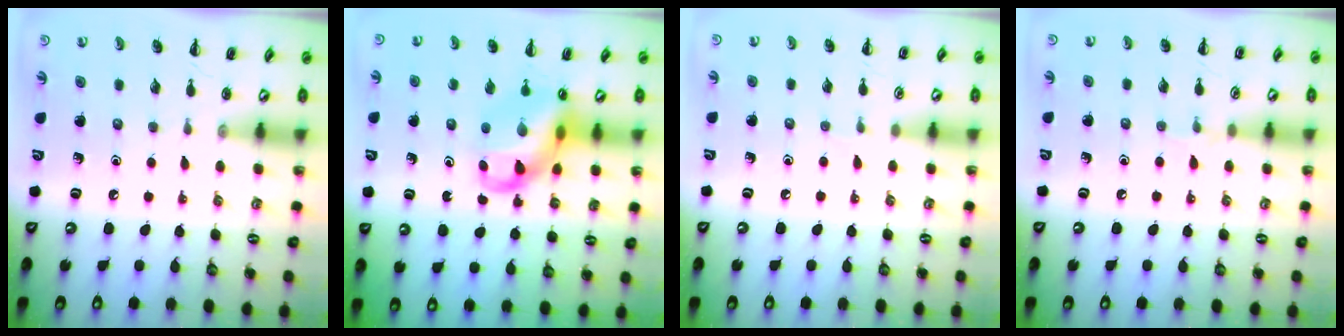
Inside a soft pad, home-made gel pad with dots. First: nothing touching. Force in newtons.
{"total": 11.3, "press": 10.9, "slide": 2.8}
{"total": 2.9, "press": 2.8, "slide": 1.0}
{"total": 4.1, "press": 3.9, "slide": 1.5}